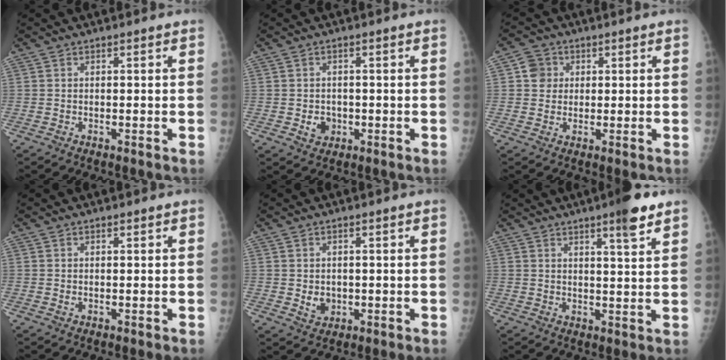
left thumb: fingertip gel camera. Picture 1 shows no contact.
{"total": 3.1, "force": [-0.7, 2.8, 1.4], "torque": [-0.006, 0.003, -0.004]}
{"total": 4.1, "force": [1.0, 3.8, 1.0], "torque": [0.004, 0.002, 0.012]}
{"total": 0.8, "force": [0.4, 0.4, 0.5], "torque": [-0.005, -0.002, 0.006]}
{"total": 3.1, "force": [-0.1, 2.6, 1.7], "torque": [-0.015, -0.002, 0.009]}
{"total": 7.0, "force": [4.5, 0.9, 5.2], "torque": [-0.069, -0.024, 0.062]}